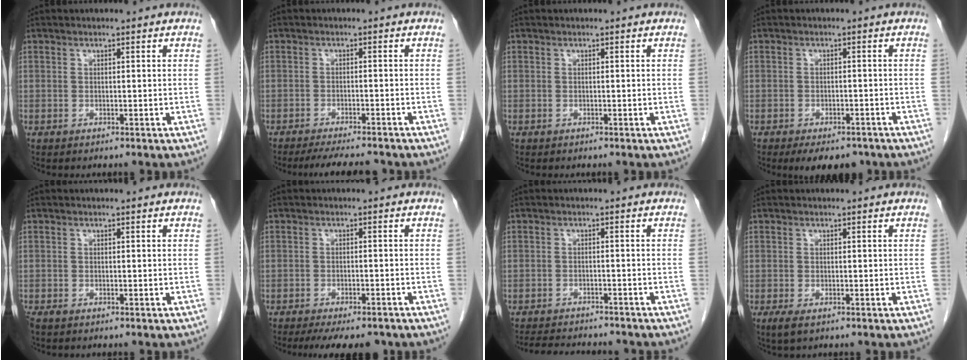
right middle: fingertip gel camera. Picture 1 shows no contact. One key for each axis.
{"total": 8.1, "fx": -7.3, "fy": 0.9, "fz": 3.4, "tx": -0.046, "ty": -0.013, "tz": -0.105}
{"total": 0.0}
{"total": 7.0, "fx": -5.3, "fy": 3.3, "fz": 3.1, "tx": -0.032, "ty": 0.001, "tz": -0.072}
{"total": 1.1, "fx": -0.9, "fy": 0.4, "fz": 0.5, "tx": -0.015, "ty": -0.004, "tz": -0.015}
{"total": 10.0, "fx": -8.4, "fy": 2.7, "fz": 4.7, "tx": -0.067, "ty": -0.007, "tz": -0.111}
{"total": 11.3, "fx": -10.3, "fy": 2.3, "fz": 4.0, "tx": -0.068, "ty": -0.005, "tz": -0.134}
{"total": 2.0, "fx": -1.1, "fy": 0.7, "fz": 1.5, "tx": -0.033, "ty": -0.005, "tz": -0.016}